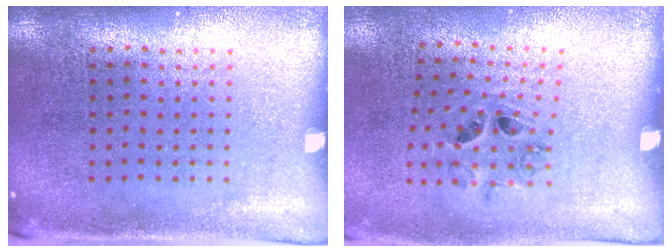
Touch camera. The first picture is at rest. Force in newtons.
{"total": 1.4, "press": 0.8, "slide": 1.1}